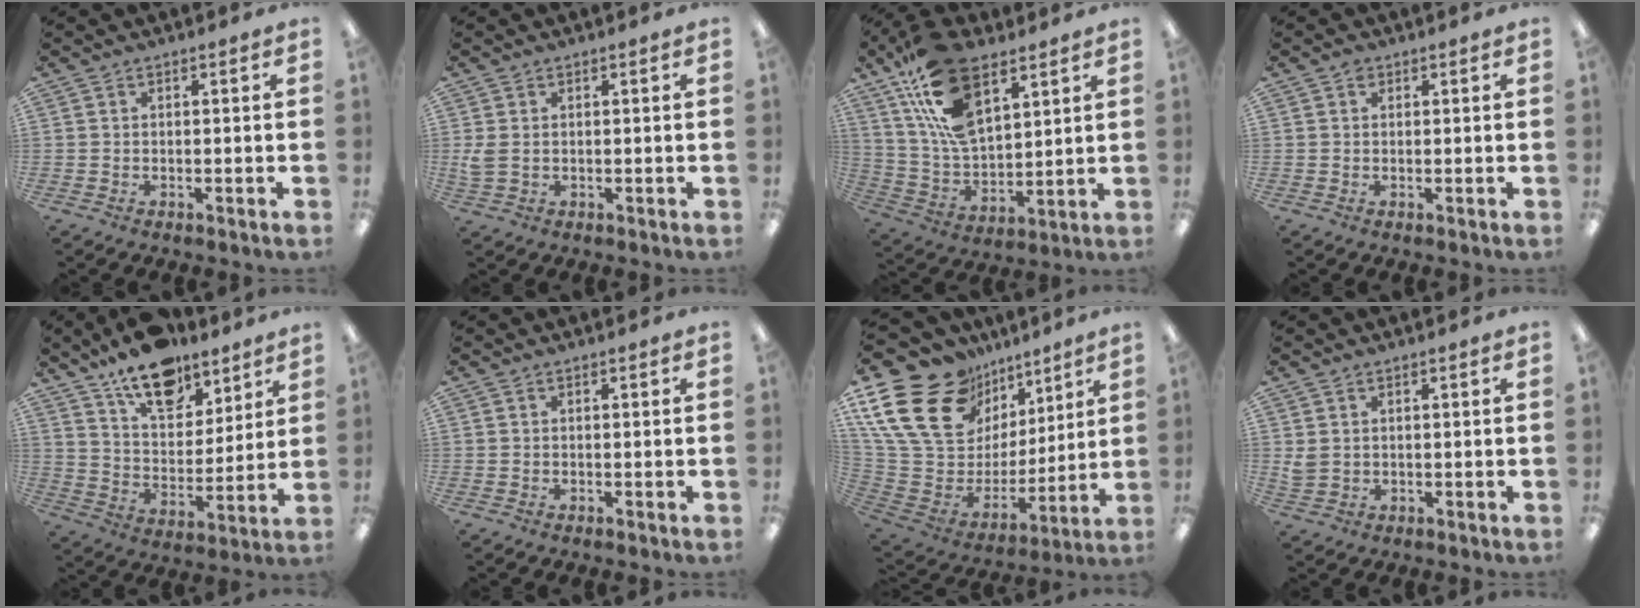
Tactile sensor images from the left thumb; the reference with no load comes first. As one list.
[{"total": 3.0, "force": [0.4, 2.0, 2.1], "torque": [-0.041, -0.001, 0.004]}, {"total": 19.9, "force": [11.0, 10.7, 12.8], "torque": [-0.267, -0.048, 0.195]}, {"total": 1.1, "force": [0.6, 0.8, 0.6], "torque": [-0.013, 0.003, 0.010]}, {"total": 16.0, "force": [12.2, 7.7, 7.0], "torque": [-0.114, -0.069, 0.217]}, {"total": 0.0}, {"total": 24.5, "force": [13.0, 16.9, 12.1], "torque": [-0.257, -0.074, 0.266]}, {"total": 2.3, "force": [0.9, 1.9, 1.1], "torque": [-0.024, 0.003, 0.017]}]